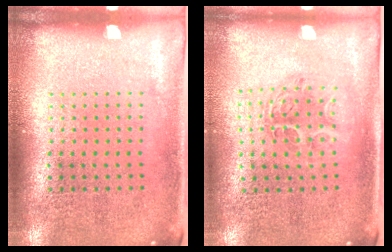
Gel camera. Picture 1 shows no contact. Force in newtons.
{"total": 1.2, "press": 1.2, "slide": 0.4}